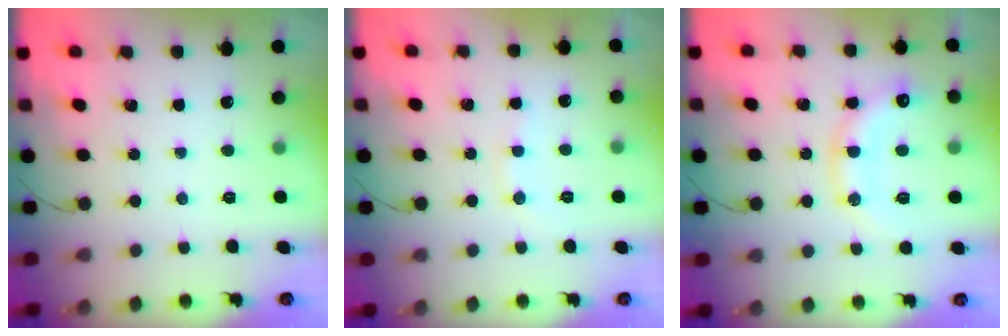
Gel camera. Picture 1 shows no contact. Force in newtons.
{"total": 6.7, "press": 6.6, "slide": 1.3}
{"total": 13.3, "press": 13.3, "slide": 0.9}